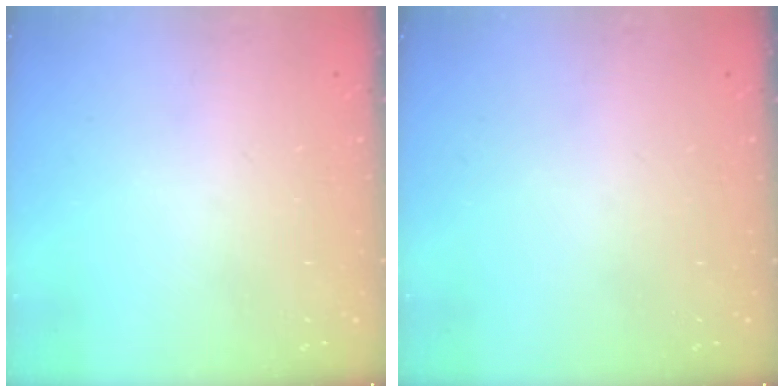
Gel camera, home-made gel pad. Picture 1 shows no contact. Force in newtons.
{"total": 0.0}